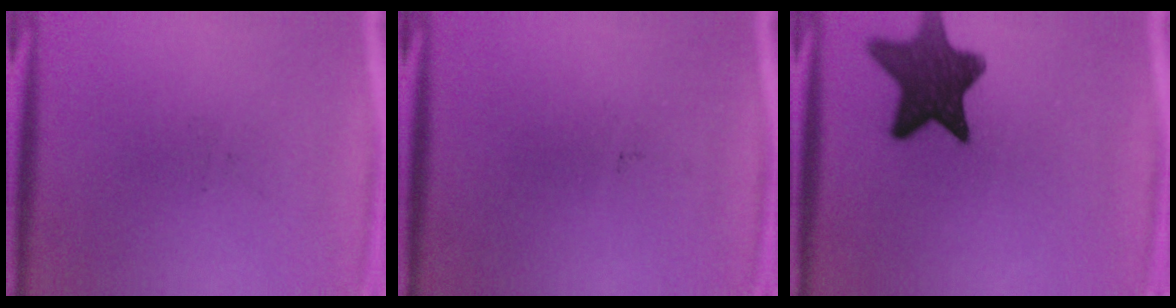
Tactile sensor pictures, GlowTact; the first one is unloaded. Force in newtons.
{"total": 0.0}
{"total": 12.4}